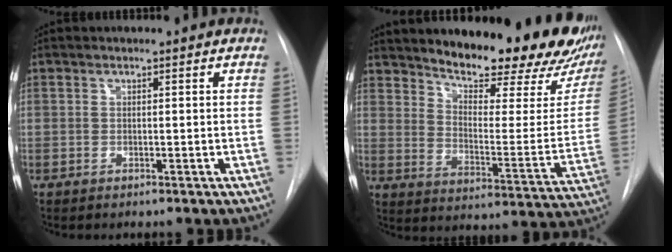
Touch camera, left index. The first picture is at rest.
{"total": 23.6, "force": [19.4, 5.1, 12.3], "torque": [-0.179, -0.071, 0.246]}